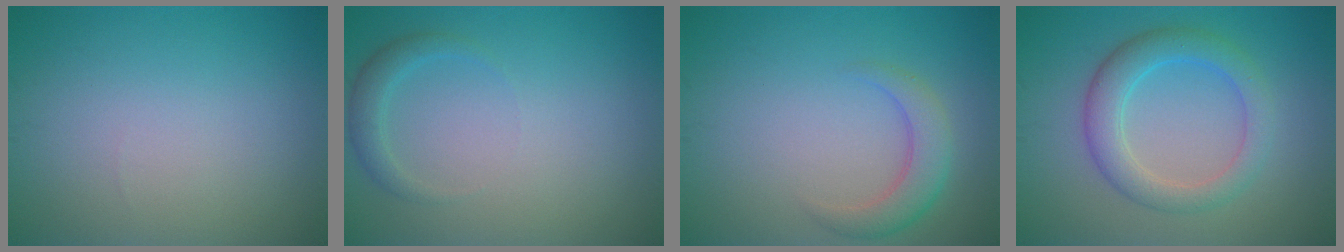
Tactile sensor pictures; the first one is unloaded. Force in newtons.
{"total": 1.7, "press": 1.7, "slide": 0.1}
{"total": 2.9, "press": 2.9, "slide": 0.2}
{"total": 4.3, "press": 4.3, "slide": 0.1}